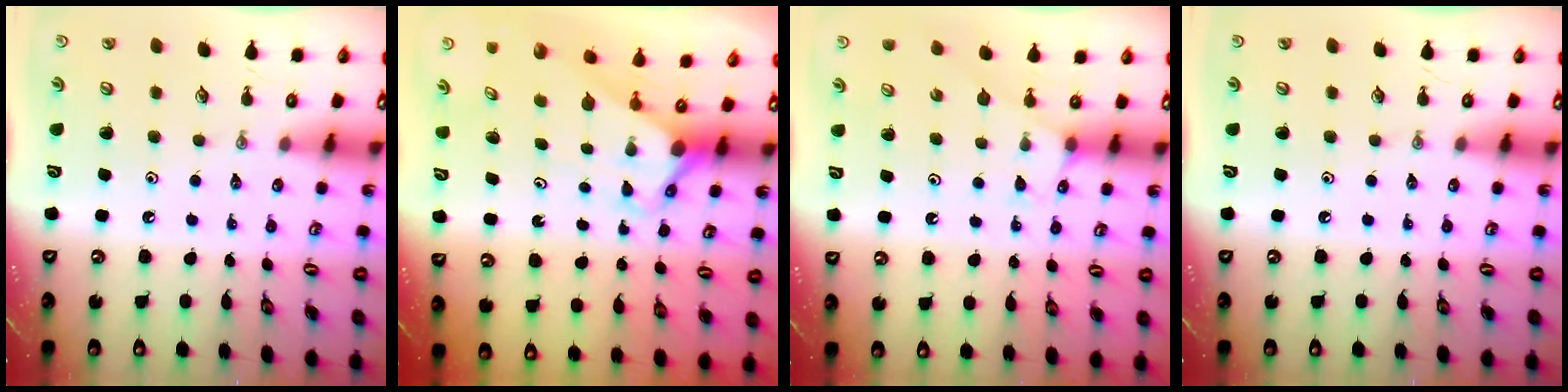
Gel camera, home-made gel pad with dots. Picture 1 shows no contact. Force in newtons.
{"total": 2.7, "press": 2.7, "slide": 0.0}
{"total": 4.5, "press": 4.4, "slide": 0.5}
{"total": 0.0}